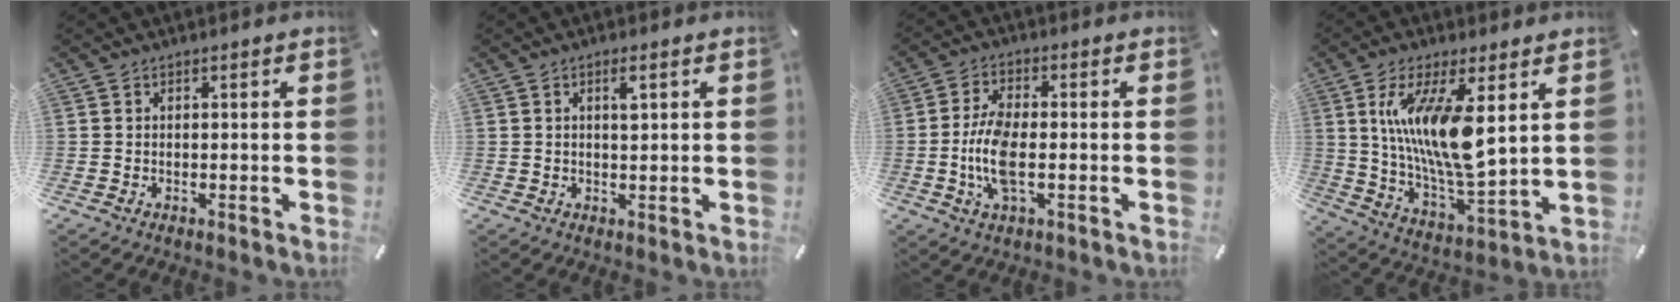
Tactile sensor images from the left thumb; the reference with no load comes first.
{"total": 2.4, "force": [0.9, 0.5, 2.2], "torque": [-0.037, 0.000, 0.011]}
{"total": 9.3, "force": [-1.4, 3.6, 8.5], "torque": [-0.187, -0.012, -0.029]}
{"total": 16.0, "force": [5.4, 5.1, 14.2], "torque": [-0.287, -0.034, 0.085]}